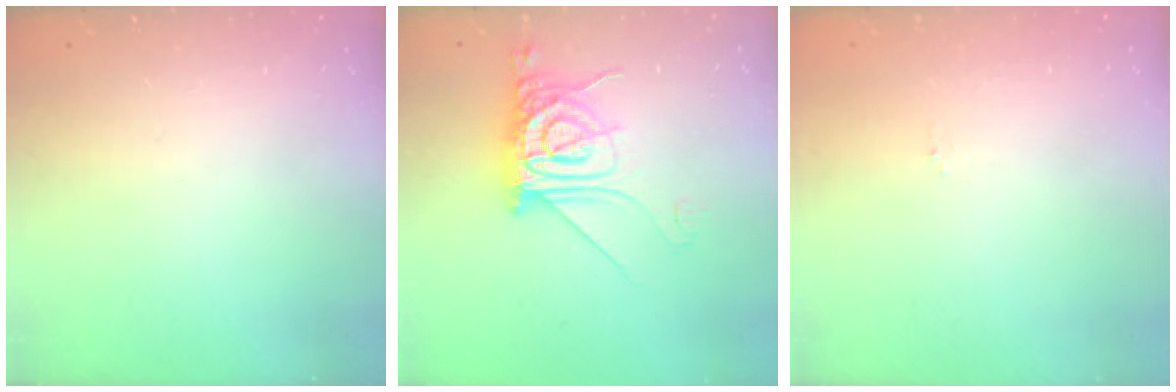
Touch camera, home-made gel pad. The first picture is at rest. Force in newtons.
{"total": 15.6, "press": 15.5, "slide": 1.5}
{"total": 0.8, "press": 0.8, "slide": 0.2}